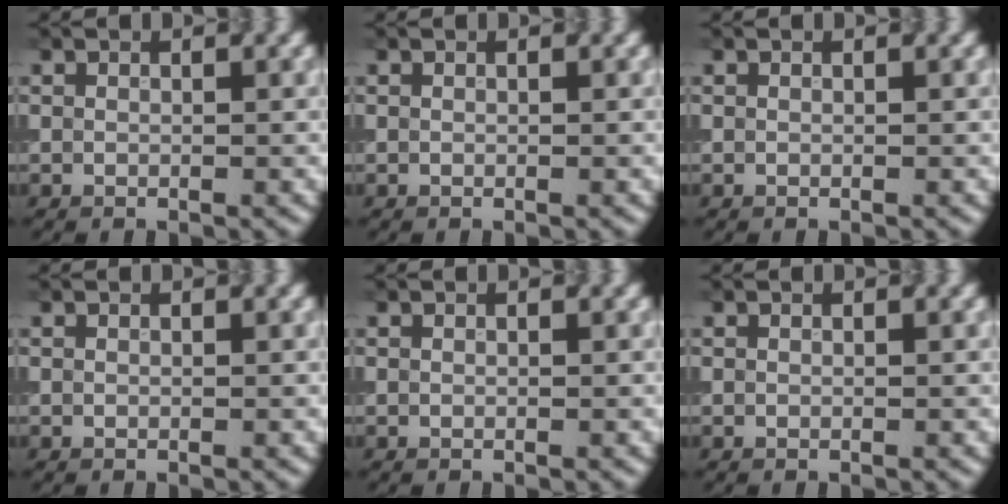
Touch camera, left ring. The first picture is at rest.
{"total": 0.0}
{"total": 0.0}
{"total": 0.0}
{"total": 0.0}
{"total": 0.0}